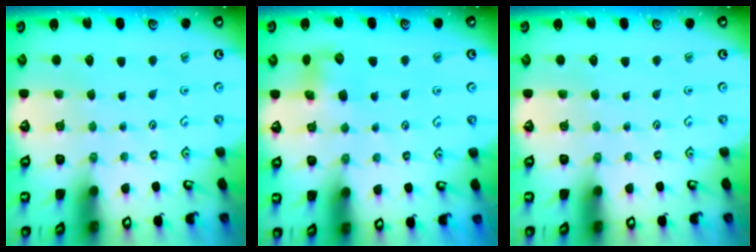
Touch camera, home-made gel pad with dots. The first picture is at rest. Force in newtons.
{"total": 7.5, "press": 7.4, "slide": 0.6}
{"total": 0.0}